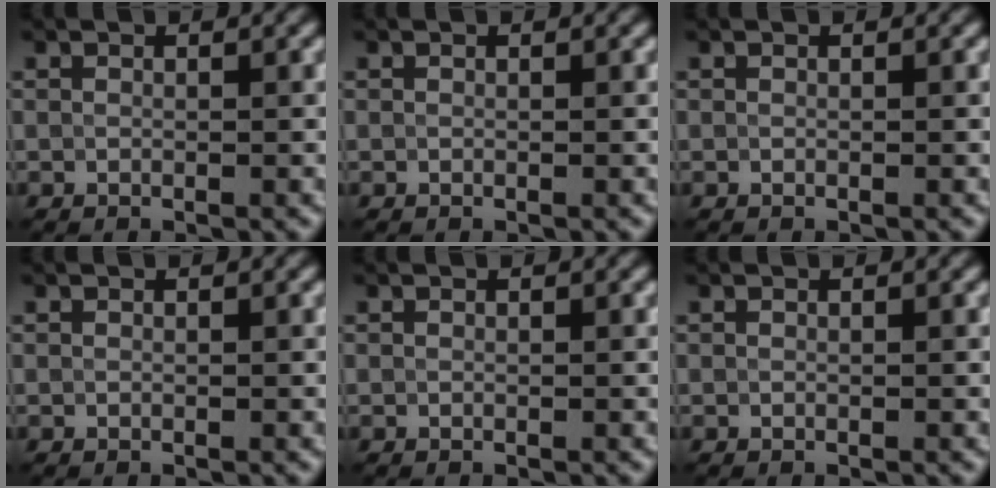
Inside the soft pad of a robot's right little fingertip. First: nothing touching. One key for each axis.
{"total": 0.0}
{"total": 0.0}
{"total": 0.0}
{"total": 0.0}
{"total": 0.0}